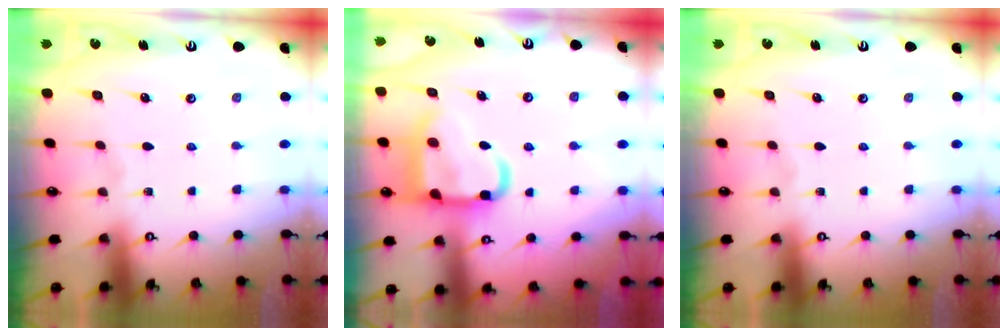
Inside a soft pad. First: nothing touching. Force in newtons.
{"total": 15.7, "press": 15.6, "slide": 1.6}
{"total": 0.0}